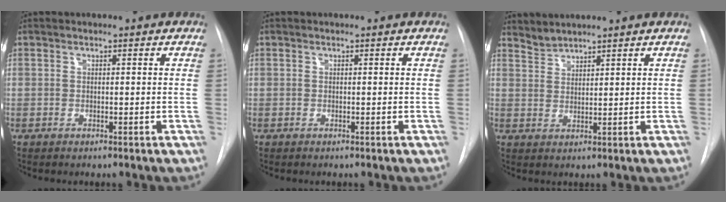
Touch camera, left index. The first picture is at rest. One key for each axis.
{"total": 0.0}
{"total": 2.6, "fx": 2.6, "fy": -0.4, "fz": -0.4, "tx": 0.001, "ty": 0.006, "tz": 0.060}